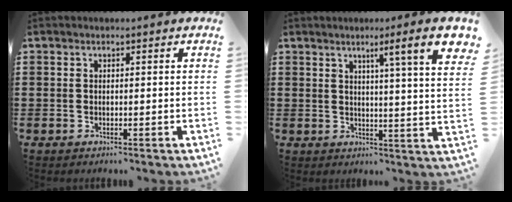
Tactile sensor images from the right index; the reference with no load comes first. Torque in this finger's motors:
{"motor_torque": [0.85, 1.06, 0.37, 0.08]}